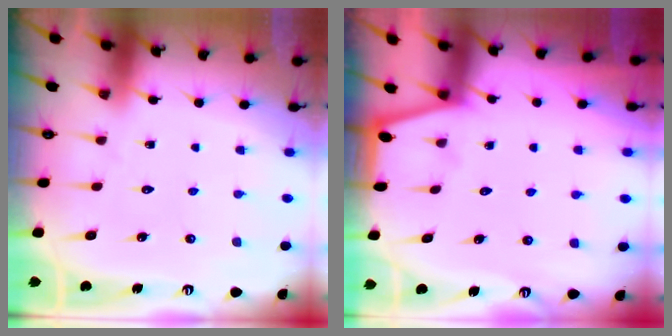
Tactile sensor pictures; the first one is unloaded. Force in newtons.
{"total": 0.7, "press": 0.6, "slide": 0.2}